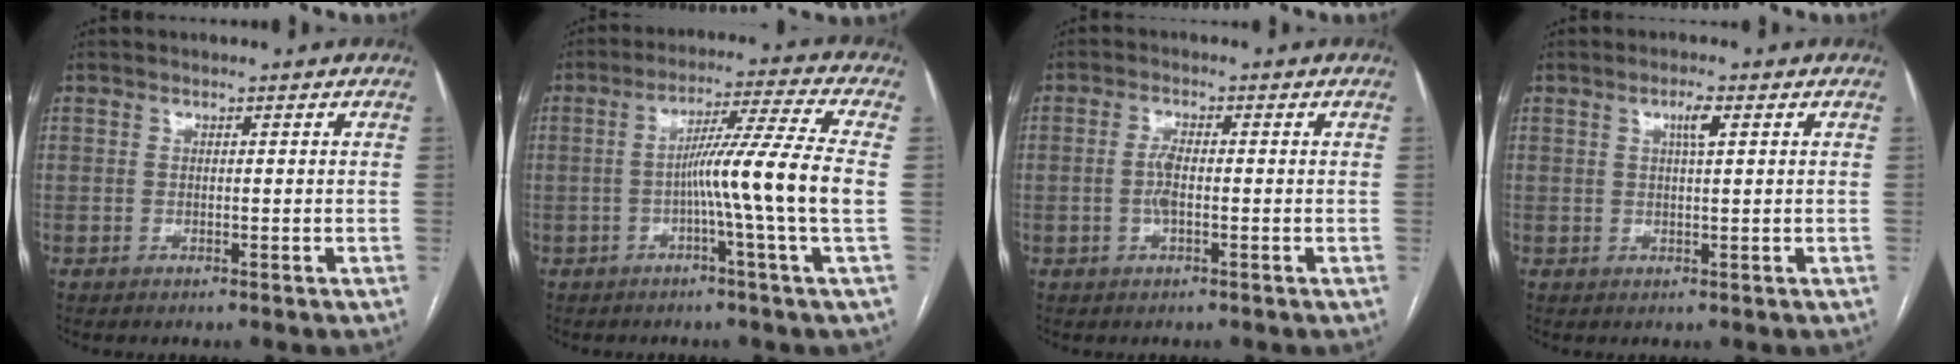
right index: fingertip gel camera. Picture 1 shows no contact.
{"total": 10.7, "force": [-1.6, -2.5, 10.3], "torque": [-0.171, 0.003, -0.030]}
{"total": 2.9, "force": [-0.5, 0.8, 2.7], "torque": [-0.061, 0.000, -0.010]}
{"total": 2.4, "force": [0.9, 0.2, 2.2], "torque": [-0.040, 0.001, 0.016]}